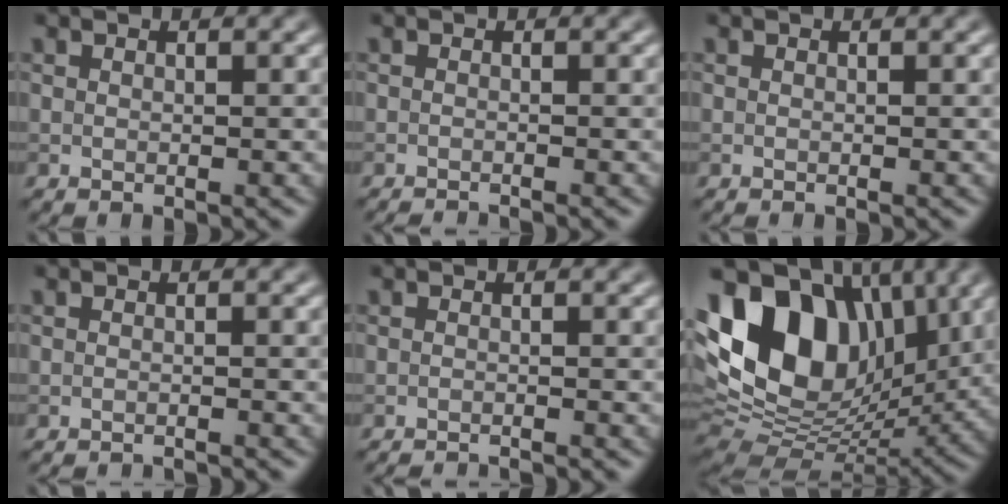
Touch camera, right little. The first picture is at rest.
{"total": 1.6, "force": [-1.5, 0.2, 0.7], "torque": [0.000, -0.003, -0.026]}
{"total": 0.0}
{"total": 2.3, "force": [-2.3, 0.2, 0.6], "torque": [-0.001, -0.001, -0.032]}
{"total": 2.9, "force": [-2.7, 0.4, 0.9], "torque": [-0.006, 0.000, -0.039]}
{"total": 15.3, "force": [4.5, 10.1, 10.5], "torque": [-0.190, 0.025, 0.079]}